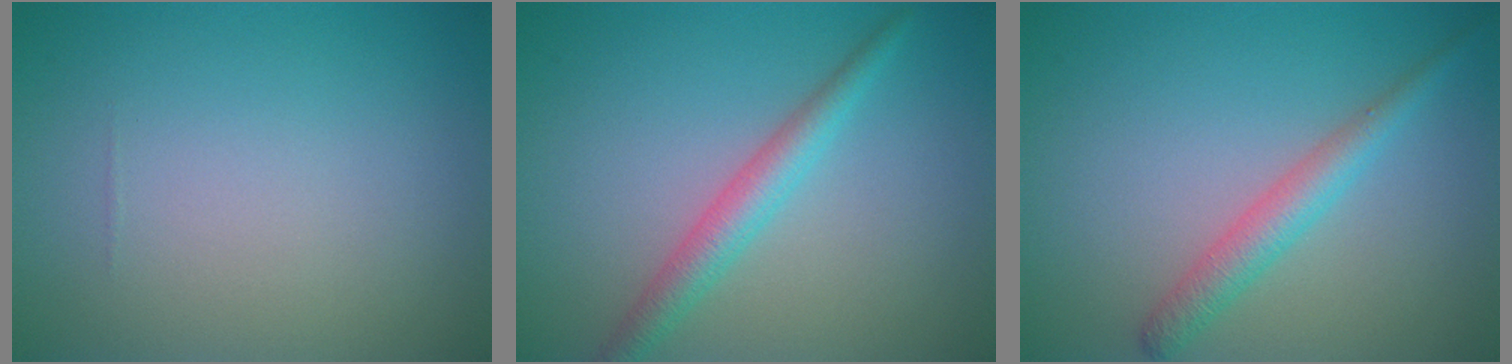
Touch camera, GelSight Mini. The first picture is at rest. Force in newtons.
{"total": 2.9, "press": 2.9, "slide": 0.0}
{"total": 2.7, "press": 2.7, "slide": 0.1}